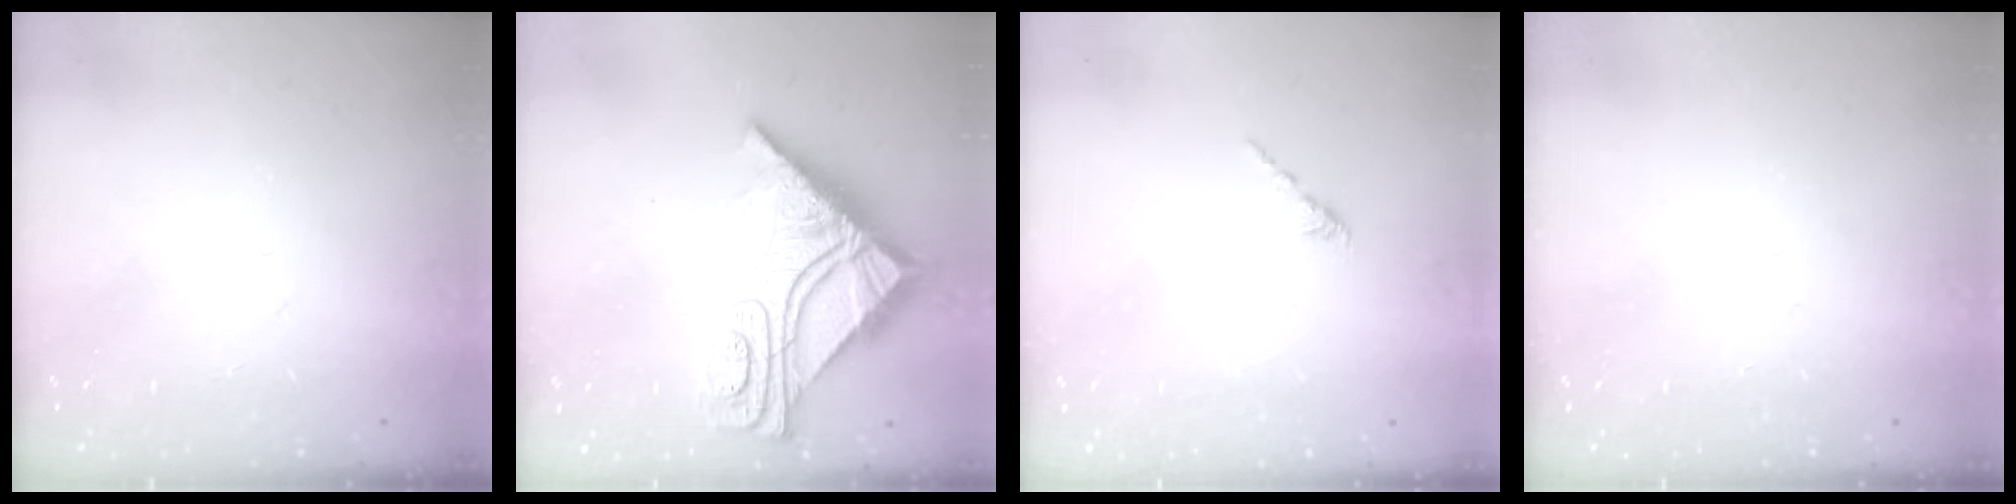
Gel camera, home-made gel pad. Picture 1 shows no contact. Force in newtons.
{"total": 15.8, "press": 15.7, "slide": 1.6}
{"total": 1.6, "press": 1.5, "slide": 0.6}
{"total": 0.0}